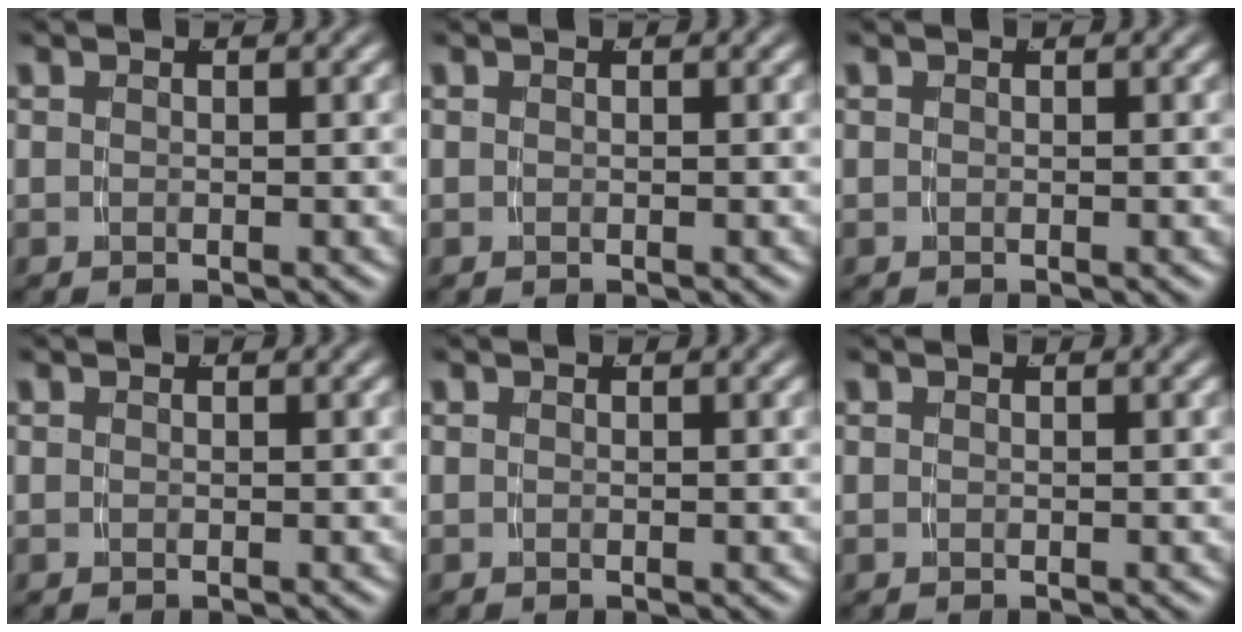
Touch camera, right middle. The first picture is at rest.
{"total": 0.0}
{"total": 0.0}
{"total": 0.0}
{"total": 0.0}
{"total": 0.0}